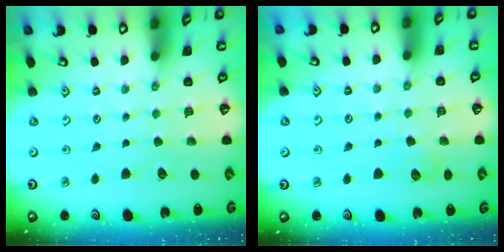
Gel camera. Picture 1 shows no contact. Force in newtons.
{"total": 5.2, "press": 5.2, "slide": 0.6}